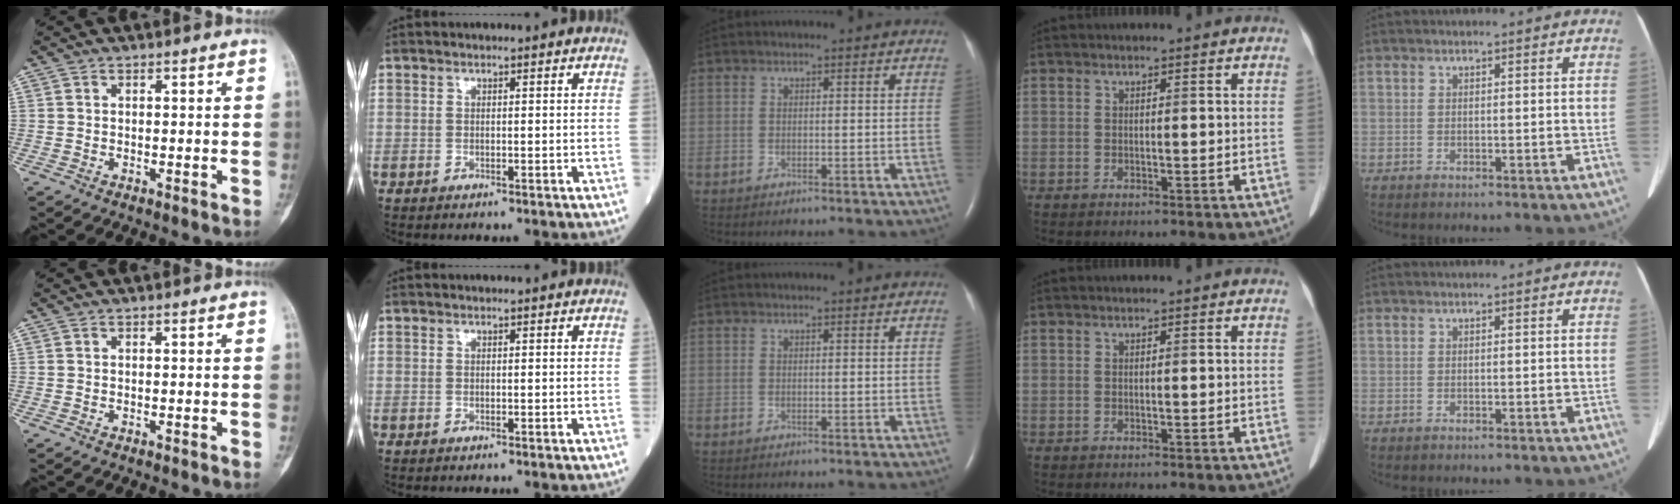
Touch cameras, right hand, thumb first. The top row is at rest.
{}